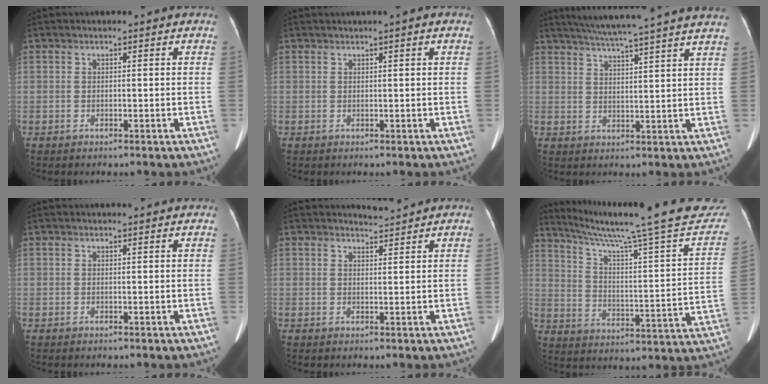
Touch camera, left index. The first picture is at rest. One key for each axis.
{"total": 1.3, "fx": 0.8, "fy": 0.0, "fz": 1.1, "tx": -0.019, "ty": 0.017, "tz": 0.012}
{"total": 18.7, "fx": 16.4, "fy": -1.0, "fz": 8.9, "tx": -0.152, "ty": 0.002, "tz": 0.215}
{"total": 2.5, "fx": 2.4, "fy": -0.1, "fz": 0.6, "tx": -0.009, "ty": 0.010, "tz": 0.027}
{"total": 1.8, "fx": 1.7, "fy": -0.3, "fz": -0.4, "tx": -0.001, "ty": -0.004, "tz": 0.034}
{"total": 29.1, "fx": 25.4, "fy": 1.8, "fz": 14.1, "tx": -0.217, "ty": -0.076, "tz": 0.331}